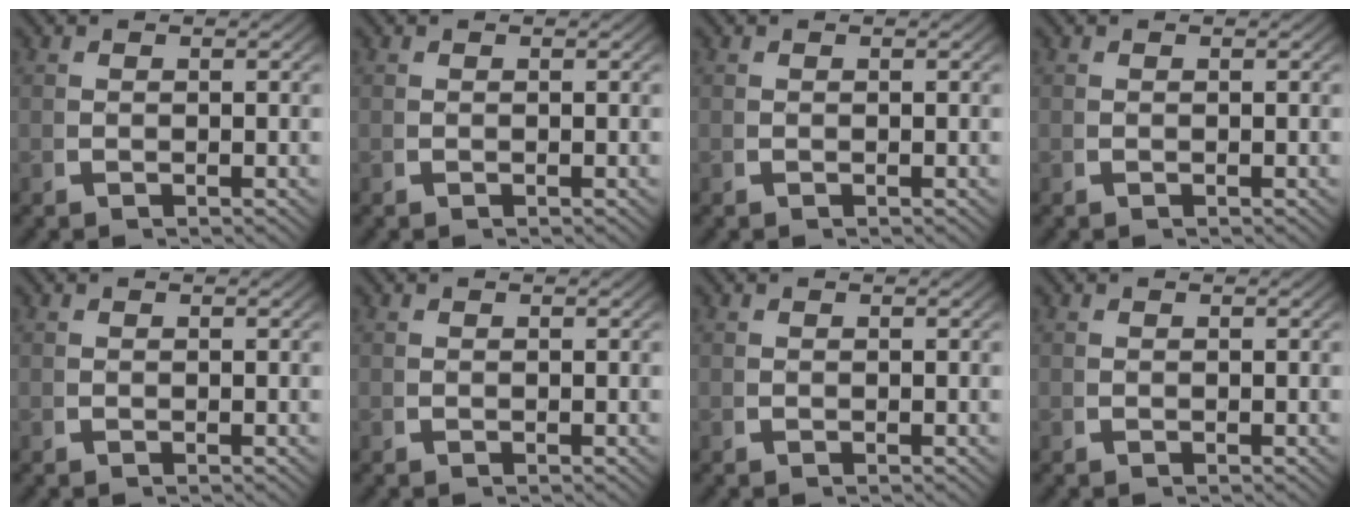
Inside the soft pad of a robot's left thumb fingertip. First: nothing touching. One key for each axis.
{"total": 0.0}
{"total": 0.0}
{"total": 0.0}
{"total": 0.0}
{"total": 0.0}
{"total": 0.9, "fx": 0.3, "fy": -0.8, "fz": -0.3, "tx": 0.011, "ty": 0.004, "tz": 0.005}
{"total": 0.0}